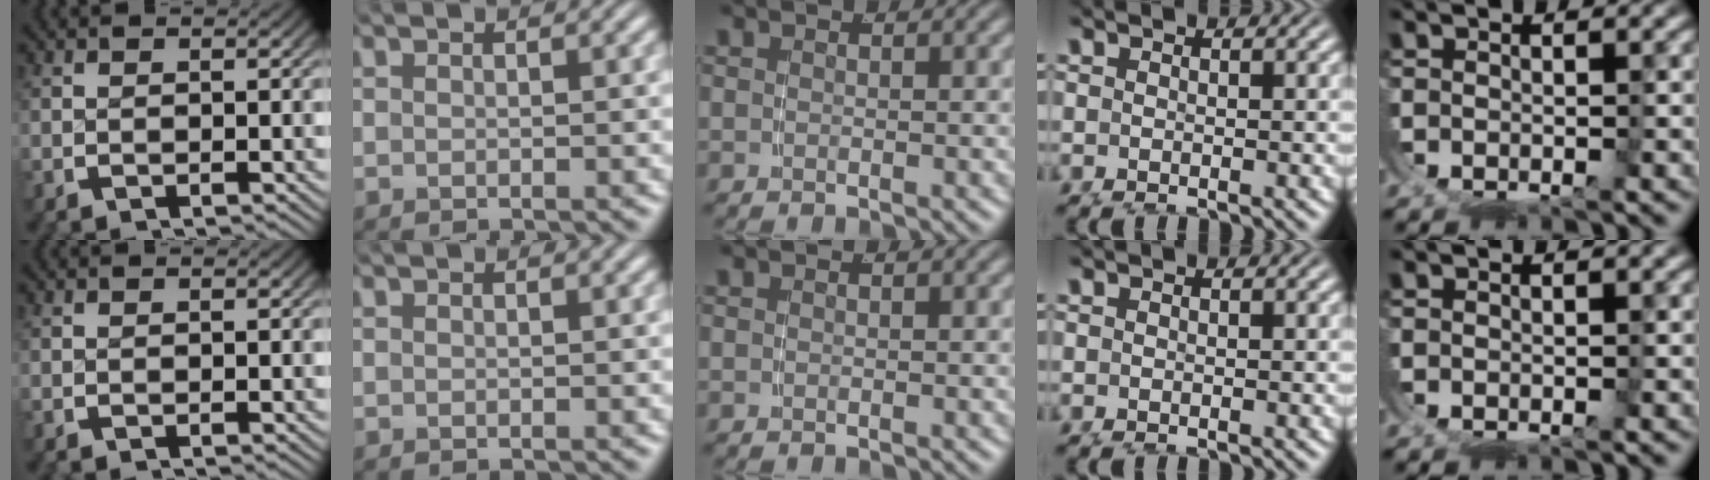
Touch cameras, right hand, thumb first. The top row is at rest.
{"little": {"total": 0.7, "force": [-0.2, 0.5, 0.4], "torque": [-0.008, -0.003, -0.002]}}